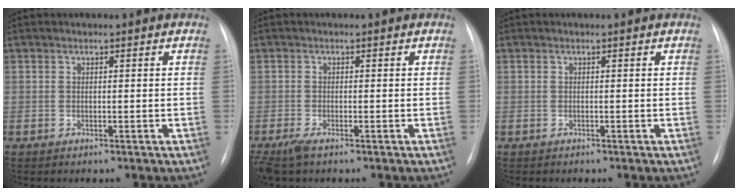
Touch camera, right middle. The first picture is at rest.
{"total": 2.9, "force": [-2.0, 0.7, 2.0], "torque": [-0.047, -0.010, -0.038]}
{"total": 0.0}